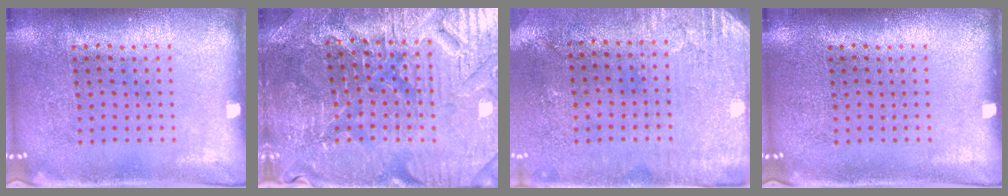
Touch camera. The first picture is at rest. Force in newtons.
{"total": 3.8, "press": 3.8, "slide": 0.6}
{"total": 2.7, "press": 2.3, "slide": 1.5}
{"total": 0.0}